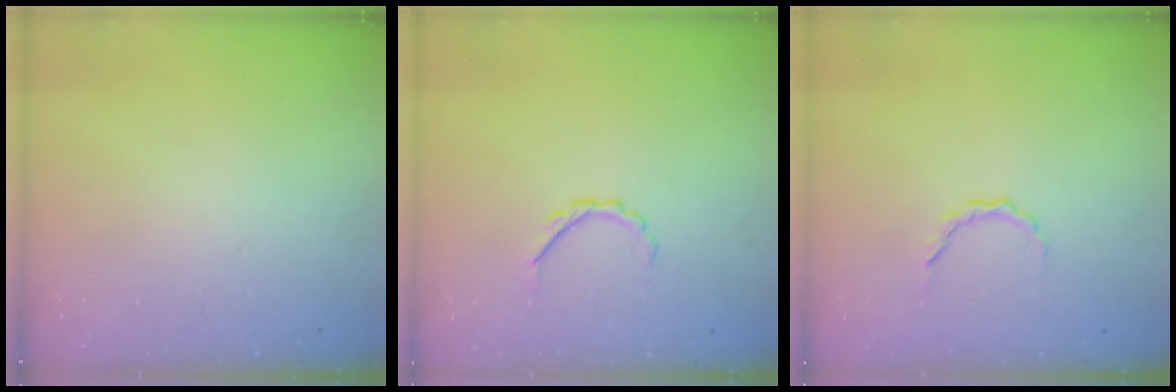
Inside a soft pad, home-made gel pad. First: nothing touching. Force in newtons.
{"total": 5.3, "press": 5.1, "slide": 1.6}
{"total": 2.8, "press": 2.7, "slide": 0.8}